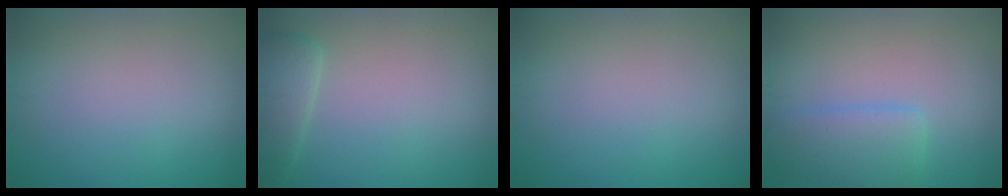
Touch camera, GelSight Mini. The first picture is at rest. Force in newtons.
{"total": 2.9, "press": 2.9, "slide": 0.3}
{"total": 0.0}
{"total": 3.2, "press": 3.2, "slide": 0.2}